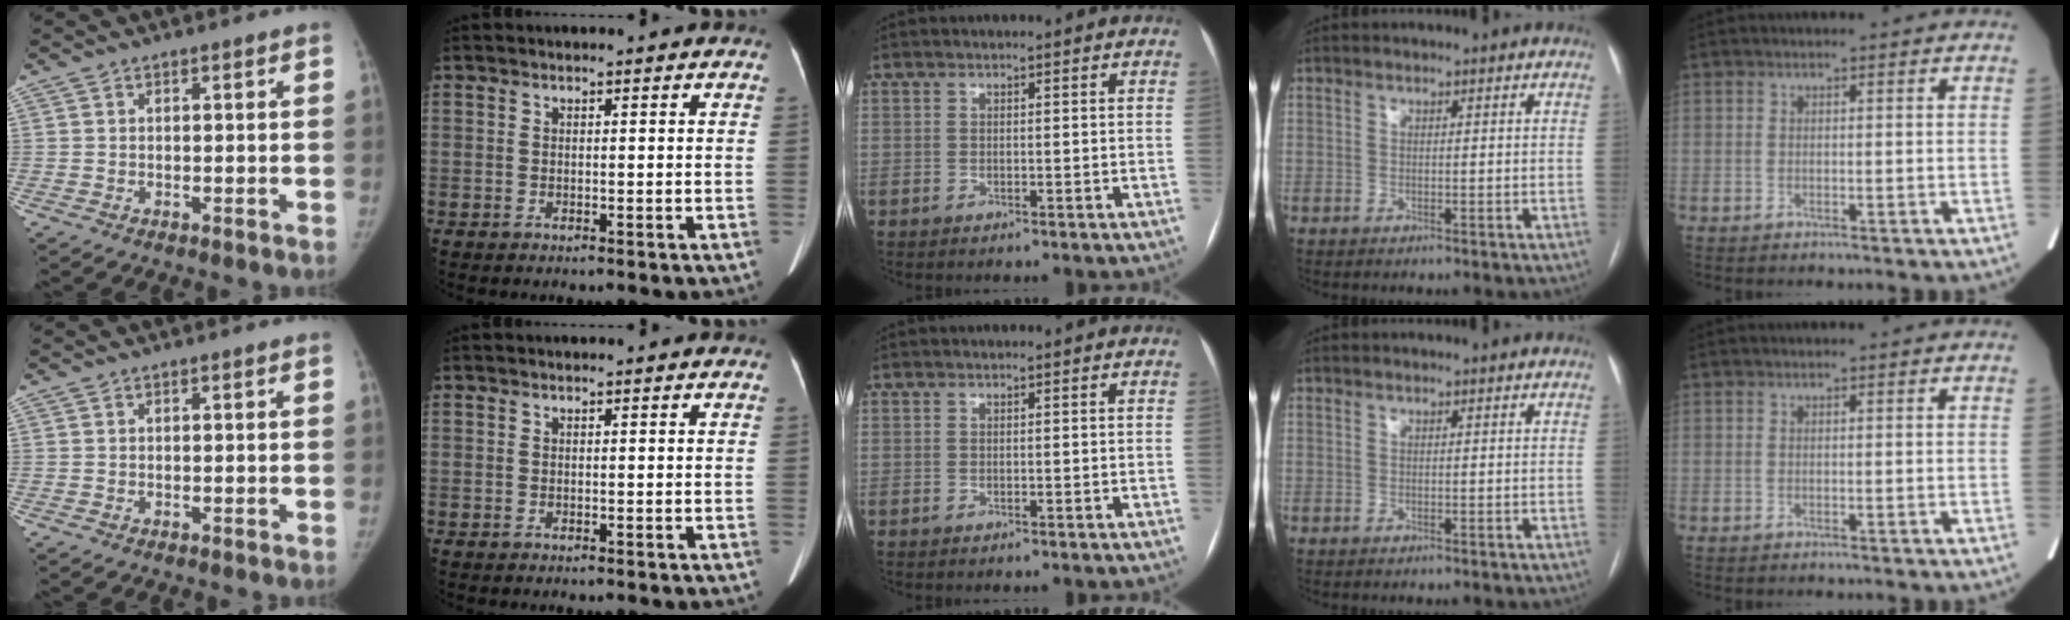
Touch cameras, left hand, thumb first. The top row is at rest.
{}